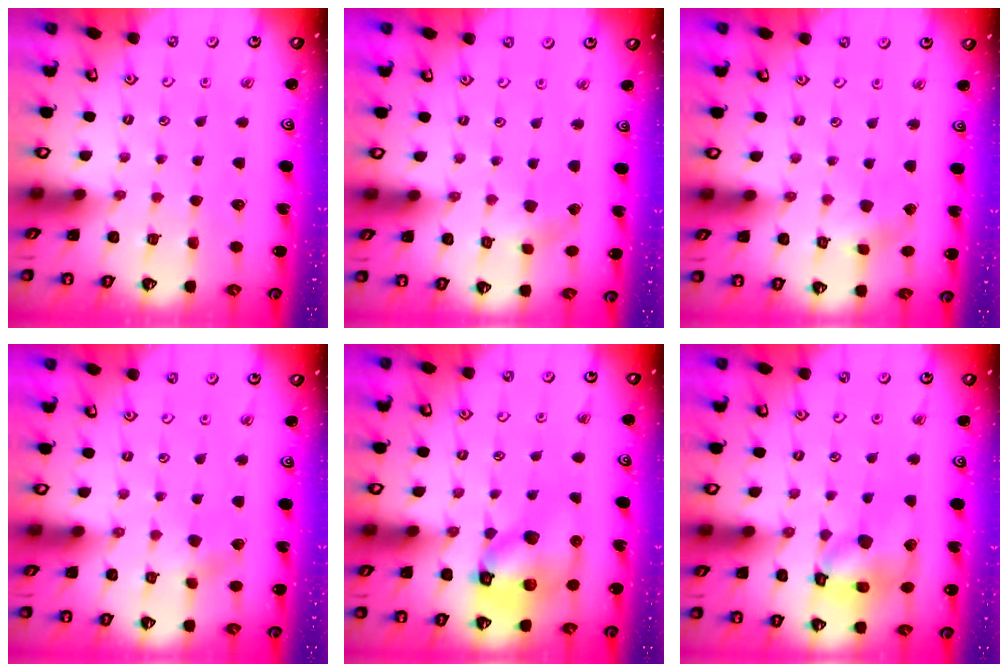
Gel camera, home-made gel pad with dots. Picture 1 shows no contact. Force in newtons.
{"total": 2.6, "press": 2.6, "slide": 0.3}
{"total": 2.6, "press": 2.6, "slide": 0.3}
{"total": 2.5, "press": 2.5, "slide": 0.3}
{"total": 13.9, "press": 13.8, "slide": 2.1}
{"total": 13.3, "press": 13.2, "slide": 1.8}